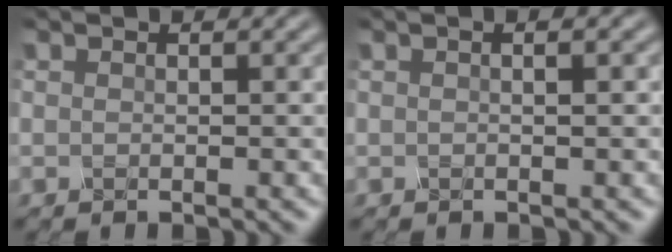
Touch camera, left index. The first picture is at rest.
{"total": 1.1, "force": [0.2, 0.2, 1.0], "torque": [-0.018, 0.002, 0.001]}